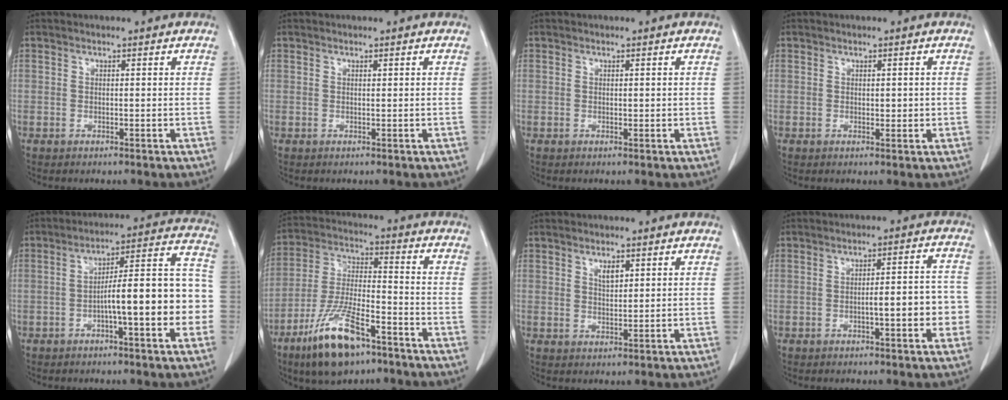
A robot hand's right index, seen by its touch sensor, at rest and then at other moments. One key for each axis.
{"total": 0.0}
{"total": 0.7, "fx": 0.2, "fy": 0.5, "fz": 0.4, "tx": -0.003, "ty": 0.000, "tz": 0.003}
{"total": 1.4, "fx": 0.1, "fy": 0.9, "fz": 1.1, "tx": -0.012, "ty": 0.000, "tz": 0.004}
{"total": 14.3, "fx": -3.5, "fy": 2.2, "fz": 13.7, "tx": -0.181, "ty": 0.042, "tz": -0.049}
{"total": 13.8, "fx": -8.7, "fy": 3.8, "fz": 10.1, "tx": -0.210, "ty": -0.019, "tz": -0.158}
{"total": 2.1, "fx": 1.2, "fy": 0.9, "fz": 1.5, "tx": -0.025, "ty": -0.002, "tz": 0.022}
{"total": 7.7, "fx": -2.1, "fy": 1.6, "fz": 7.2, "tx": -0.094, "ty": 0.030, "tz": -0.026}